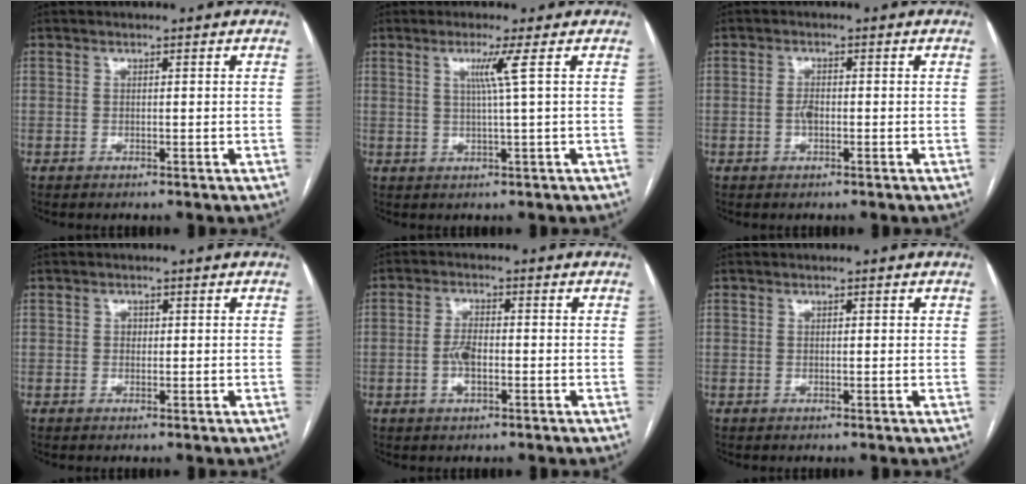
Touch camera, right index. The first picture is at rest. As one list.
[{"total": 3.5, "force": [1.1, -1.3, 3.0], "torque": [-0.061, -0.004, 0.026]}, {"total": 1.7, "force": [-0.5, 0.7, 1.4], "torque": [-0.028, 0.003, -0.009]}, {"total": 0.9, "force": [0.1, 0.8, 0.5], "torque": [-0.007, 0.003, 0.002]}, {"total": 3.8, "force": [-1.1, 1.4, 3.4], "torque": [-0.071, 0.003, -0.020]}, {"total": 0.6, "force": [0.2, 0.2, 0.4], "torque": [-0.011, 0.001, 0.004]}]